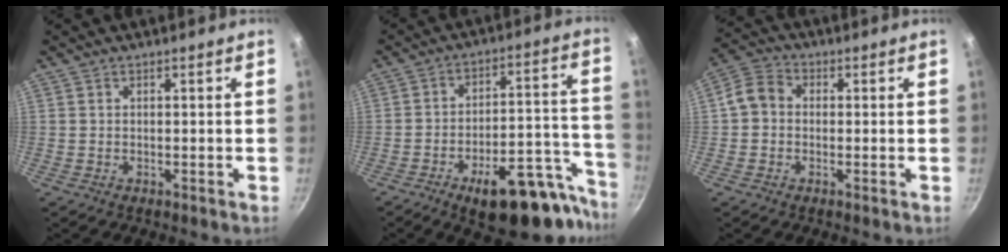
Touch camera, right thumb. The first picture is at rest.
{"total": 18.6, "force": [-12.8, 6.5, 11.9], "torque": [-0.096, 0.111, -0.186]}
{"total": 5.9, "force": [-0.1, 4.9, 3.2], "torque": [-0.050, 0.020, -0.013]}